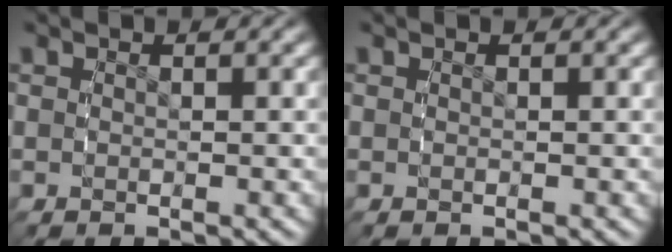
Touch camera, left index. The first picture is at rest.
{"total": 1.0, "force": [-0.2, -0.9, -0.3], "torque": [0.013, -0.009, 0.006]}